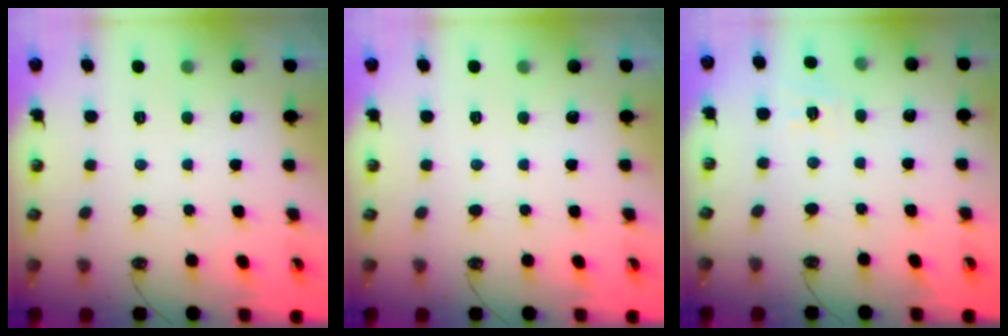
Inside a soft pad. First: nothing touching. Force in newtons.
{"total": 0.0}
{"total": 6.9, "press": 6.9, "slide": 0.7}